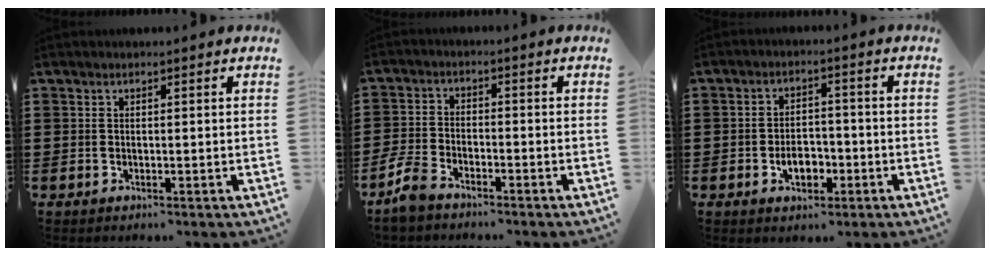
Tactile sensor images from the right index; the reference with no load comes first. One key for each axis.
{"total": 4.3, "fx": -3.6, "fy": 1.4, "fz": 1.9, "tx": -0.062, "ty": -0.003, "tz": -0.078}
{"total": 4.5, "fx": -1.8, "fy": 2.7, "fz": 3.2, "tx": -0.051, "ty": 0.000, "tz": -0.032}